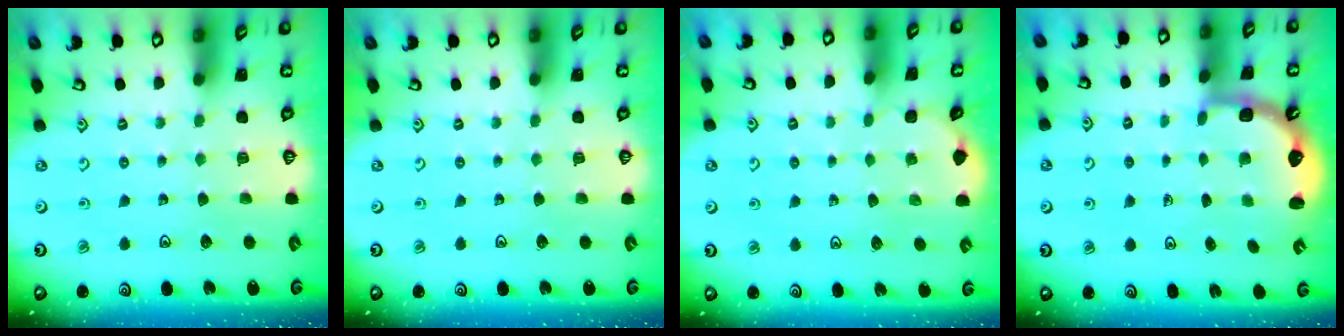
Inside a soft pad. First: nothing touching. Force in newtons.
{"total": 0.0}
{"total": 0.9, "press": 0.9, "slide": 0.1}
{"total": 2.5, "press": 2.1, "slide": 1.3}